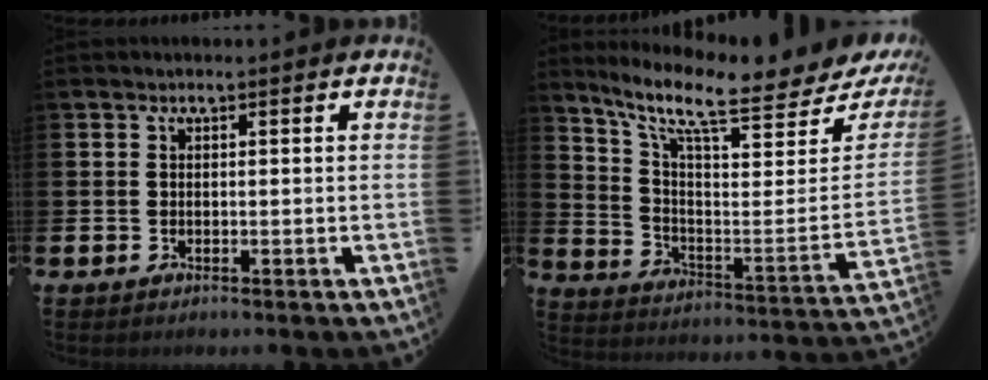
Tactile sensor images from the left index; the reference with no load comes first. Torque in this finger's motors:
{"motor_torque": [0.58, -1.56, 0.71, 0.21]}